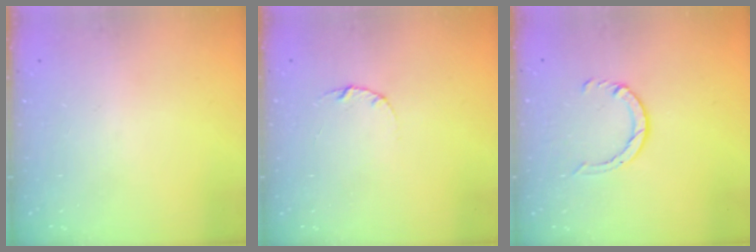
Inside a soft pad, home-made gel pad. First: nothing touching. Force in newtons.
{"total": 3.0, "press": 3.0, "slide": 0.4}
{"total": 4.7, "press": 4.7, "slide": 0.4}